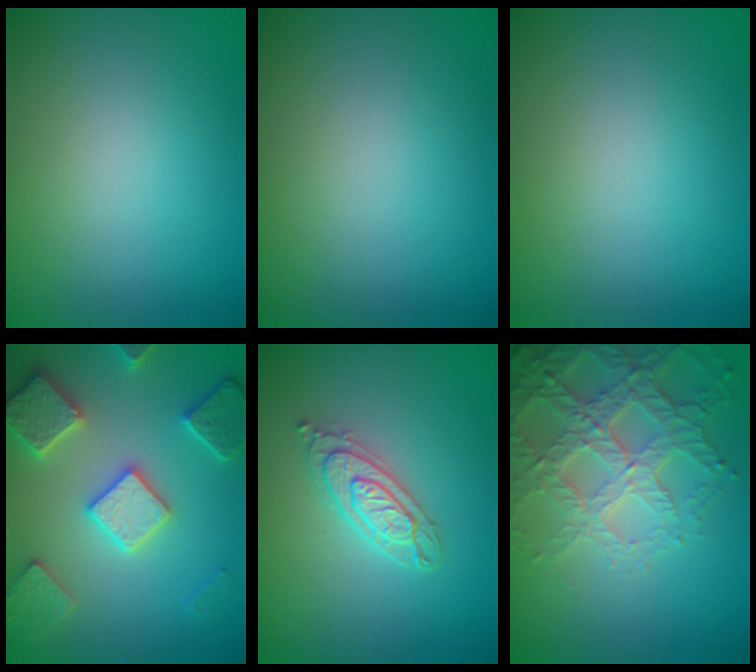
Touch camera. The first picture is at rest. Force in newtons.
{"total": 0.0}
{"total": 0.0}
{"total": 5.7, "press": 5.6, "slide": 1.3}
{"total": 2.6, "press": 2.5, "slide": 0.5}
{"total": 6.7, "press": 4.9, "slide": 4.5}